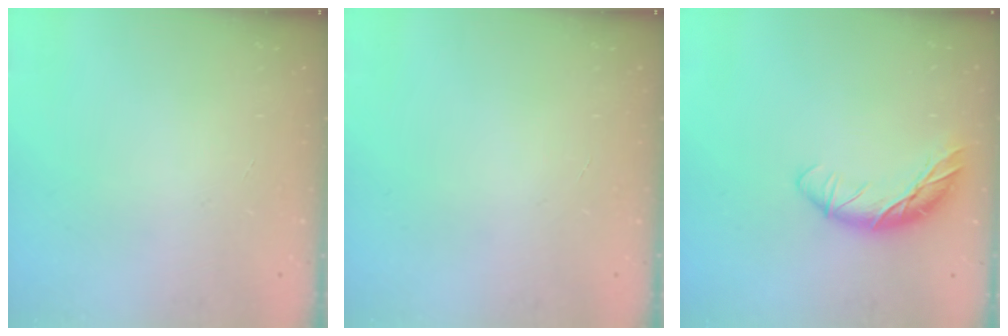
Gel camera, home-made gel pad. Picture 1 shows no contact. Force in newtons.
{"total": 0.0}
{"total": 11.1, "press": 11.0, "slide": 1.5}